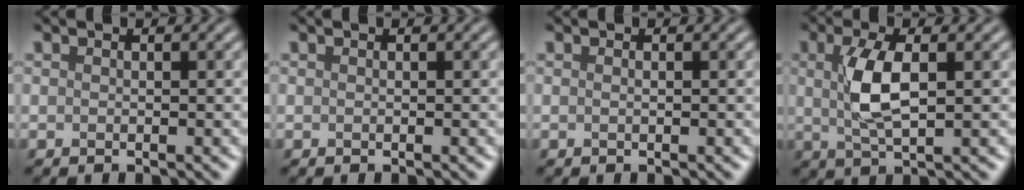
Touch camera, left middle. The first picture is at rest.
{"total": 0.0}
{"total": 0.0}
{"total": 4.4, "force": [0.8, 1.6, 4.1], "torque": [-0.092, 0.003, 0.015]}